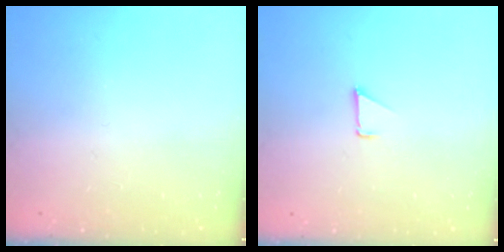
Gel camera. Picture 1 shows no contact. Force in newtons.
{"total": 0.9, "press": 0.9, "slide": 0.1}